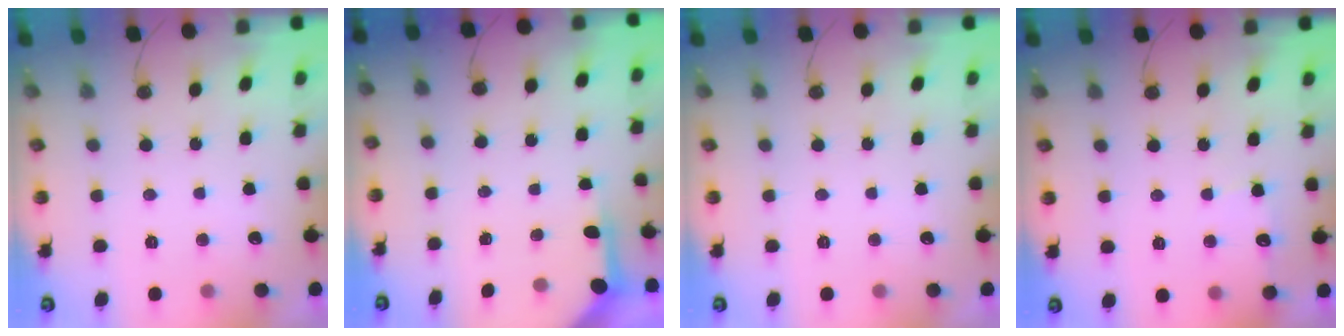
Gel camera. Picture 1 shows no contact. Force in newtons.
{"total": 3.9, "press": 3.9, "slide": 0.4}
{"total": 0.0}
{"total": 6.1, "press": 6.0, "slide": 0.7}